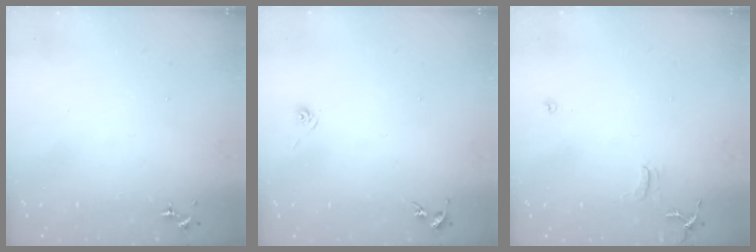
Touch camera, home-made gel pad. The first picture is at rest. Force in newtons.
{"total": 2.9, "press": 2.6, "slide": 1.4}
{"total": 7.2, "press": 7.2, "slide": 0.8}